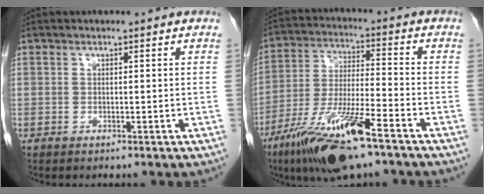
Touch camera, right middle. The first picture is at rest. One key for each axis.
{"total": 15.4, "fx": -9.7, "fy": 1.8, "fz": 11.8, "tx": -0.241, "ty": -0.033, "tz": -0.176}